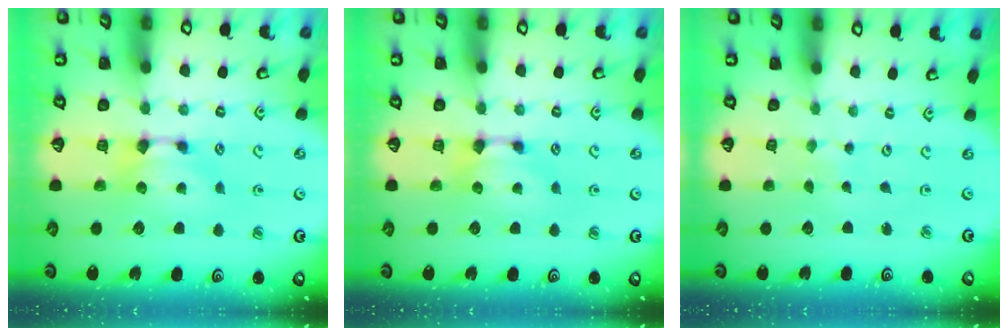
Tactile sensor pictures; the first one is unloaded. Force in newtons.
{"total": 0.0}
{"total": 6.5, "press": 6.5, "slide": 0.4}